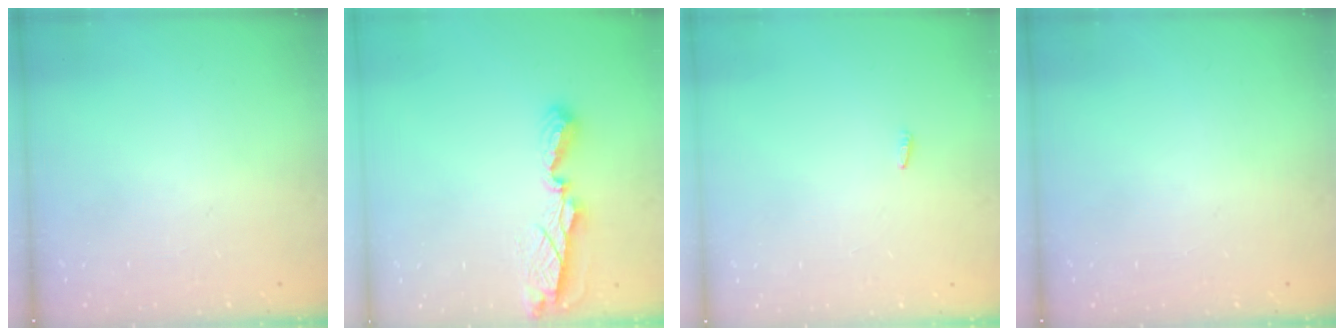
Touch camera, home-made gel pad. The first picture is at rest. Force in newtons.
{"total": 7.7, "press": 7.7, "slide": 0.7}
{"total": 2.1, "press": 1.9, "slide": 0.7}
{"total": 0.0}